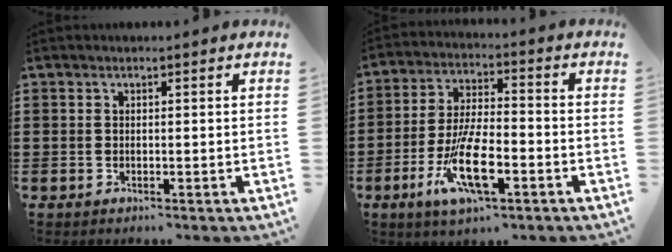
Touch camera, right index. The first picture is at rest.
{"total": 10.9, "force": [-4.3, 3.6, 9.4], "torque": [-0.200, -0.008, -0.080]}